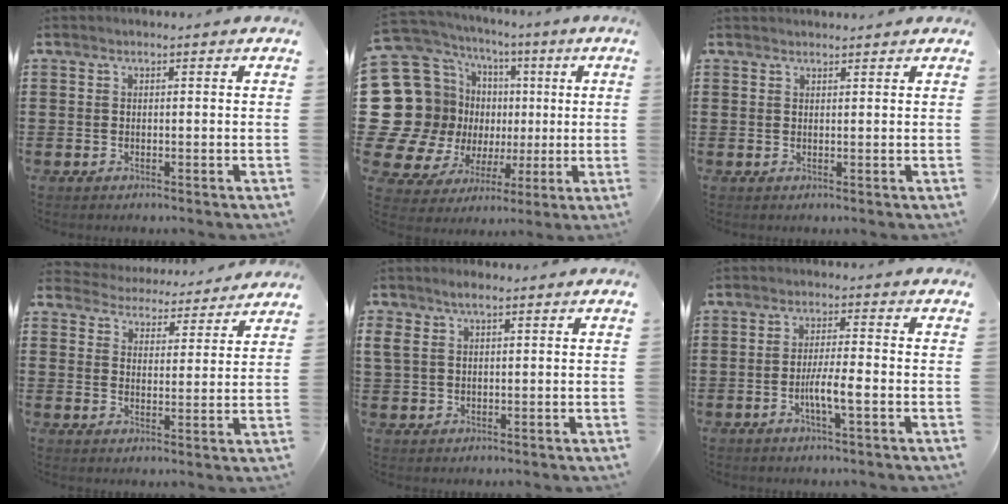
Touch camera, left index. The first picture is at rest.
{"total": 18.8, "force": [1.0, 17.2, 7.4], "torque": [-0.221, -0.023, 0.056]}
{"total": 1.1, "force": [1.1, 0.2, 0.0], "torque": [-0.002, 0.000, 0.022]}
{"total": 4.3, "force": [4.3, 0.3, -0.5], "torque": [-0.018, -0.036, 0.072]}
{"total": 3.0, "force": [1.4, 1.7, 2.0], "torque": [-0.044, 0.008, 0.025]}
{"total": 4.7, "force": [-1.5, 0.5, 4.4], "torque": [-0.082, -0.001, -0.029]}